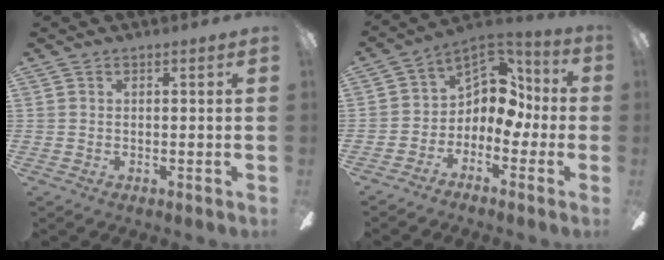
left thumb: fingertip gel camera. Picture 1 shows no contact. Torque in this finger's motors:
{"motor_torque": [0.27, 0.39, -0.23, 0.42, 0.06]}